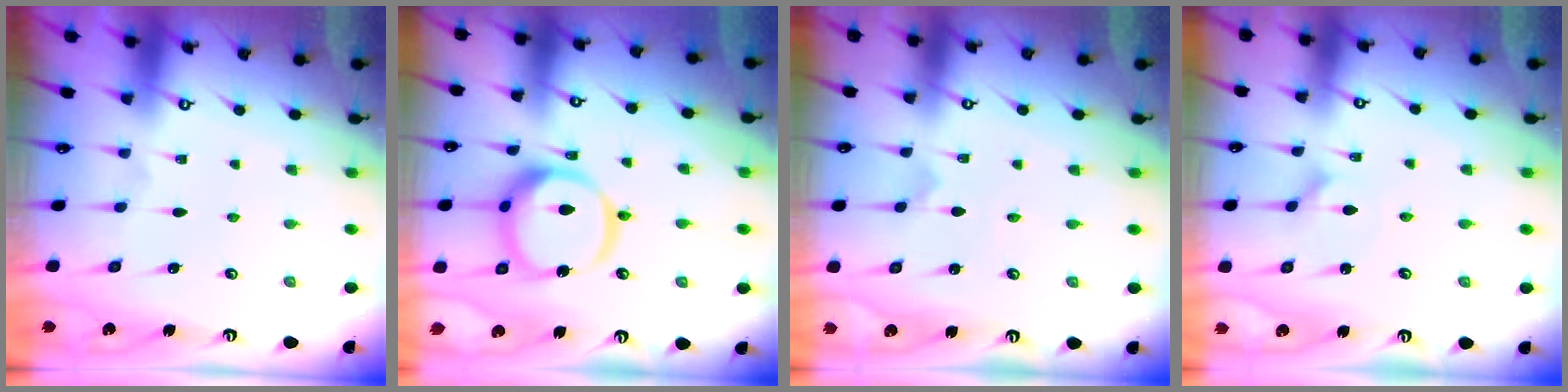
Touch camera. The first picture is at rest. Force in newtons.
{"total": 16.5, "press": 16.4, "slide": 1.8}
{"total": 0.0}
{"total": 1.8, "press": 1.8, "slide": 0.3}